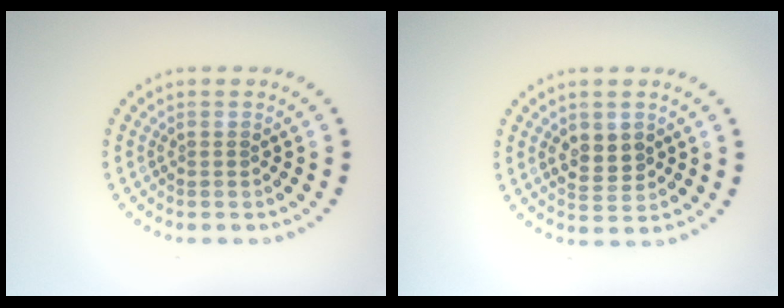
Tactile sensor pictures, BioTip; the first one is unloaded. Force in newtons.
{"total": 2.5, "press": 2.5, "slide": 0.4}